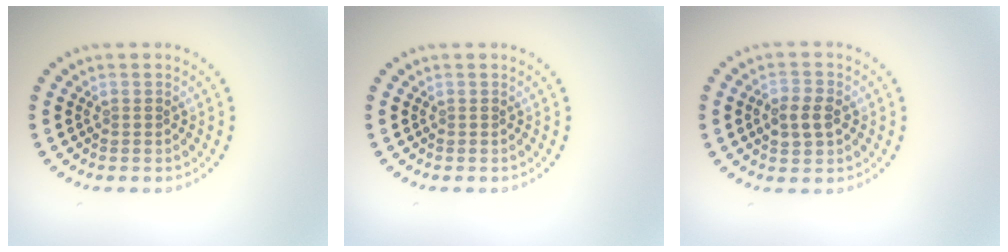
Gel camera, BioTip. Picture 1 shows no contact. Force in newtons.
{"total": 0.0}
{"total": 2.7, "press": 2.7, "slide": 0.0}